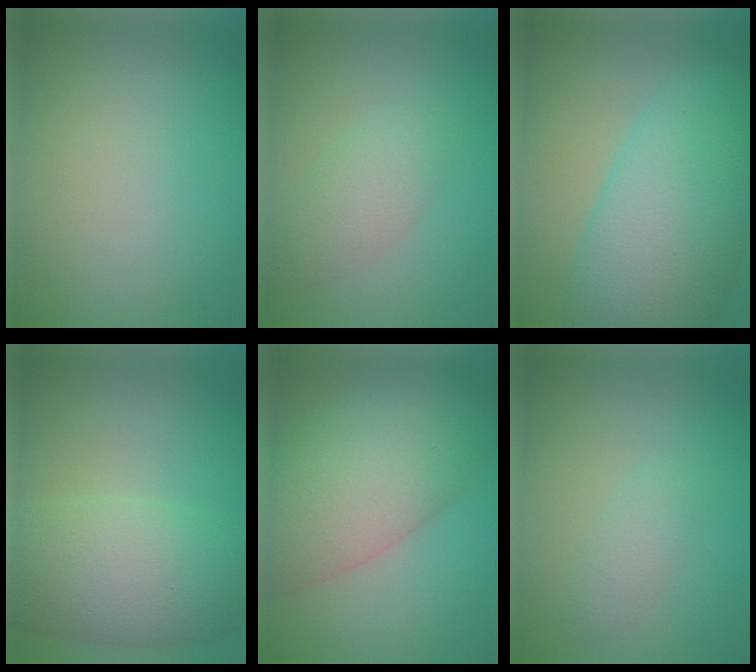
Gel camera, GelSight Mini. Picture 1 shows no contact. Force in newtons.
{"total": 2.8, "press": 2.8, "slide": 0.2}
{"total": 11.8, "press": 11.8, "slide": 0.3}
{"total": 8.1, "press": 8.1, "slide": 0.5}
{"total": 10.1, "press": 10.0, "slide": 0.5}
{"total": 1.6, "press": 1.6, "slide": 0.1}